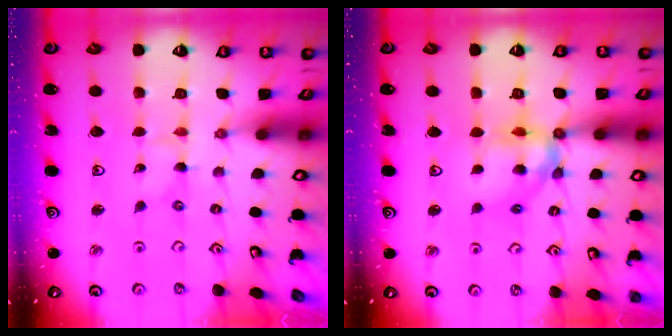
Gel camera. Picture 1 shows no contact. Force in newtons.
{"total": 11.7, "press": 11.6, "slide": 1.2}